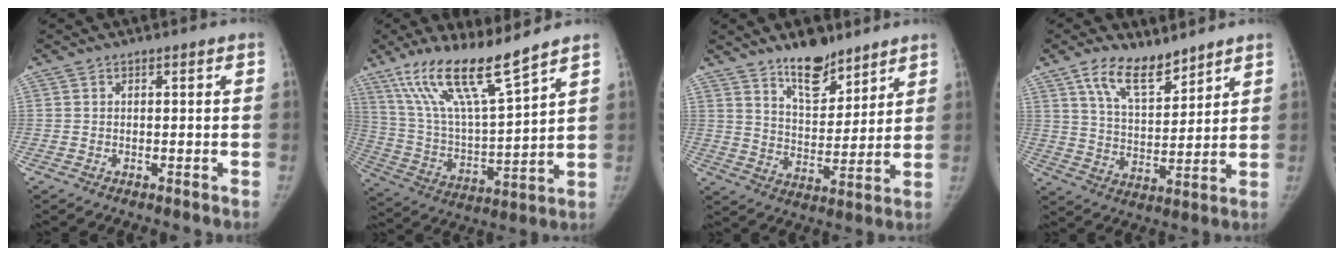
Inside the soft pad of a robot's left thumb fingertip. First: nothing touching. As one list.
[{"total": 17.3, "force": [12.4, 2.3, 11.9], "torque": [-0.209, -0.062, 0.243]}, {"total": 11.0, "force": [8.4, 4.7, 5.4], "torque": [-0.059, -0.067, 0.148]}, {"total": 10.5, "force": [7.6, 4.4, 5.7], "torque": [-0.082, -0.051, 0.146]}]